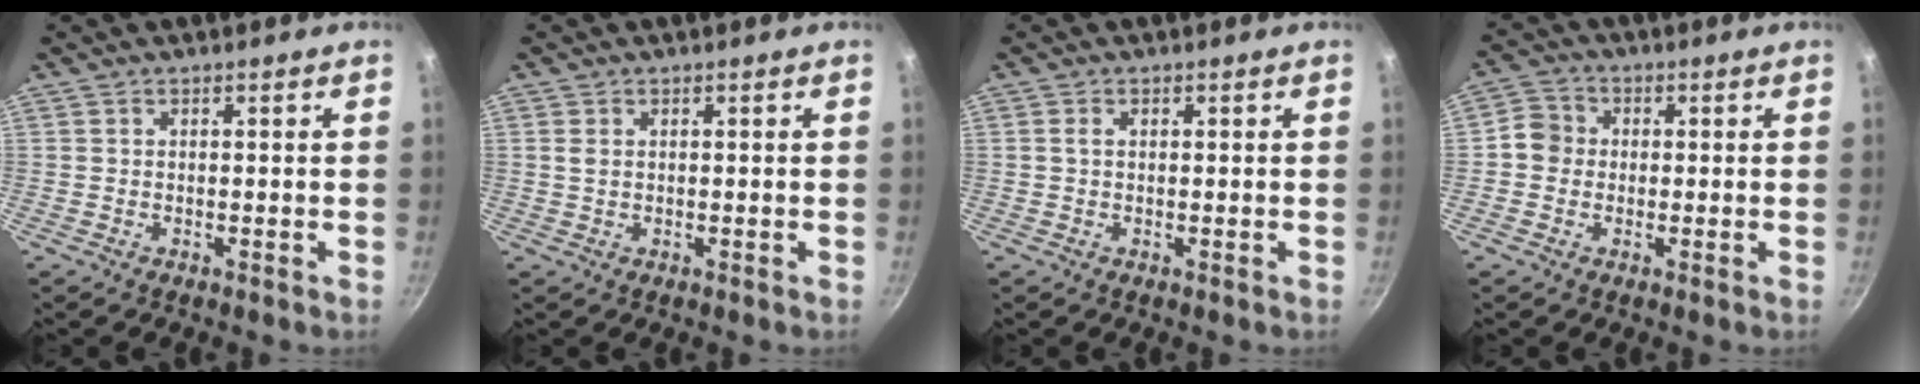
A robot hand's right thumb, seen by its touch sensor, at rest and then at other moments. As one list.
[{"total": 1.2, "force": [0.4, 0.8, 0.8], "torque": [-0.017, 0.001, 0.007]}, {"total": 1.1, "force": [0.2, 0.7, 0.8], "torque": [-0.014, 0.003, 0.003]}, {"total": 4.8, "force": [-0.3, 4.5, 1.8], "torque": [-0.006, 0.011, -0.021]}]